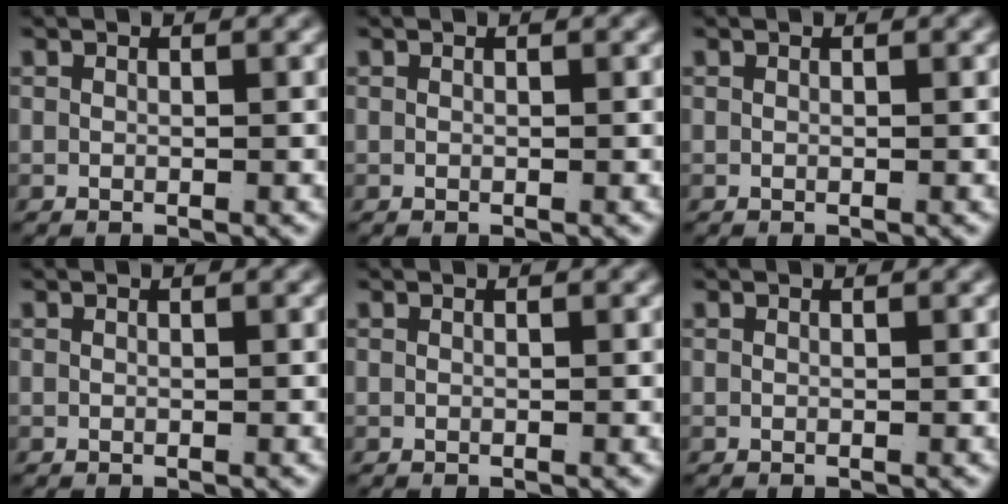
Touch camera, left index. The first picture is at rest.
{"total": 0.0}
{"total": 0.0}
{"total": 0.0}
{"total": 0.0}
{"total": 0.0}